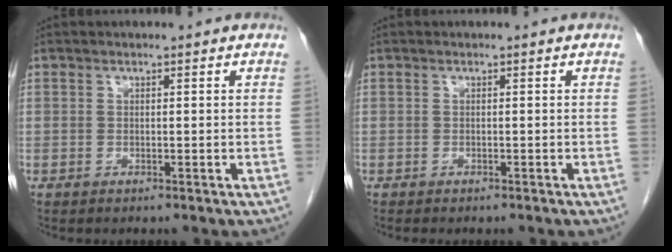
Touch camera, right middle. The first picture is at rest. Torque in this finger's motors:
{"motor_torque": [0.16, 0.02, 0.01, 0.01]}